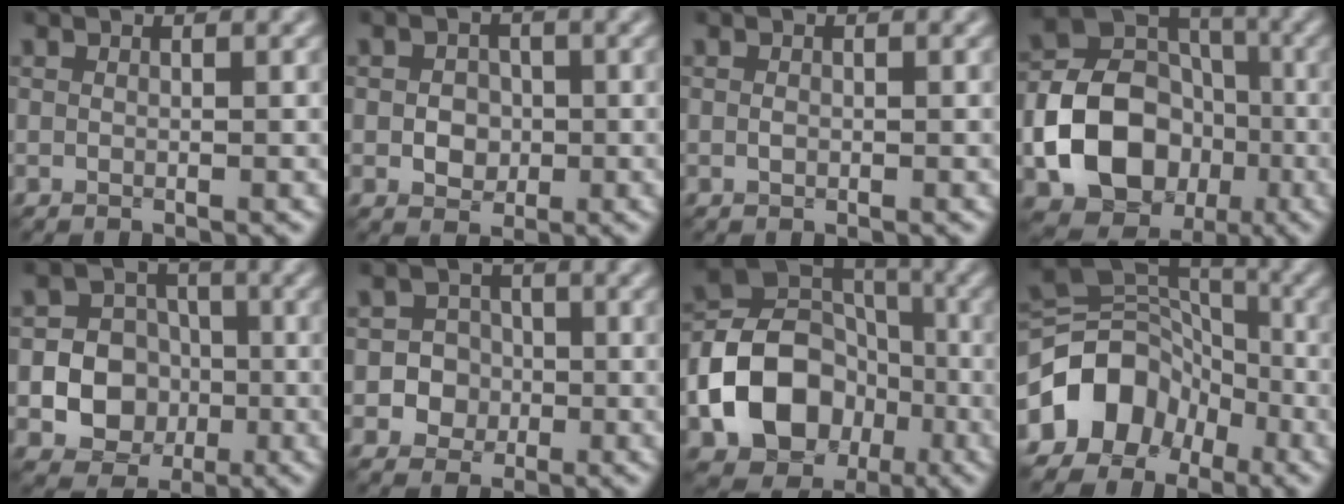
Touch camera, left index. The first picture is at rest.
{"total": 2.5, "force": [-0.3, 2.0, 1.4], "torque": [-0.023, -0.001, -0.010]}
{"total": 0.6, "force": [-0.1, 0.4, 0.4], "torque": [-0.011, -0.001, -0.004]}
{"total": 11.3, "force": [-3.1, 8.8, 6.4], "torque": [-0.121, -0.013, -0.065]}
{"total": 9.6, "force": [-2.3, 8.9, 2.8], "torque": [-0.050, -0.005, -0.057]}
{"total": 4.3, "force": [-1.2, 4.0, 0.8], "torque": [0.007, 0.014, -0.040]}
{"total": 11.2, "force": [-3.8, 8.6, 6.1], "torque": [-0.114, -0.004, -0.075]}
{"total": 8.5, "force": [-4.0, 6.5, 3.8], "torque": [-0.062, 0.012, -0.090]}